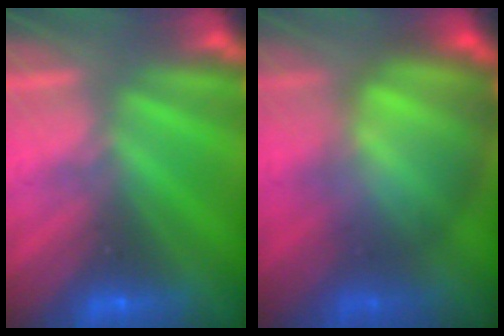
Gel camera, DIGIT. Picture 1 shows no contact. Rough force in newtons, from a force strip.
{"total": 8.0}